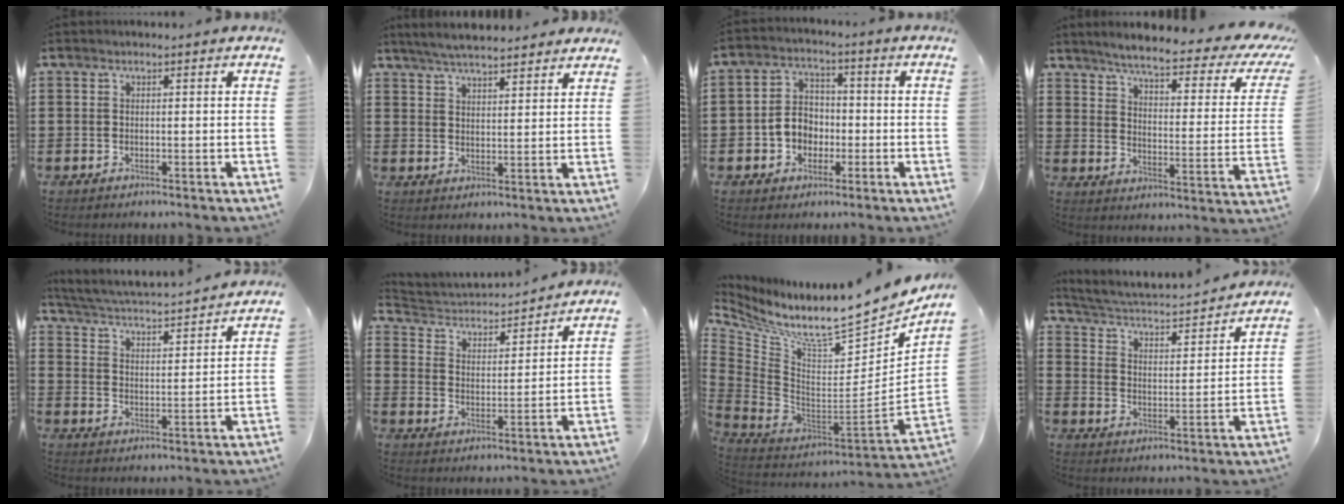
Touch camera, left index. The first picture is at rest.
{"total": 4.9, "force": [4.7, 0.3, 1.4], "torque": [-0.041, -0.011, 0.086]}
{"total": 5.3, "force": [-1.6, 4.4, 2.5], "torque": [-0.064, 0.012, -0.034]}
{"total": 5.5, "force": [4.3, 0.1, 3.4], "torque": [-0.078, -0.035, 0.064]}
{"total": 3.8, "force": [3.7, -0.4, 0.9], "torque": [-0.040, -0.033, 0.055]}
{"total": 3.0, "force": [2.9, 0.7, 0.2], "torque": [-0.025, -0.029, 0.041]}
{"total": 9.8, "force": [7.5, 0.9, 6.3], "torque": [-0.133, -0.081, 0.117]}
{"total": 2.5, "force": [2.3, 0.1, 0.9], "torque": [-0.035, -0.029, 0.027]}